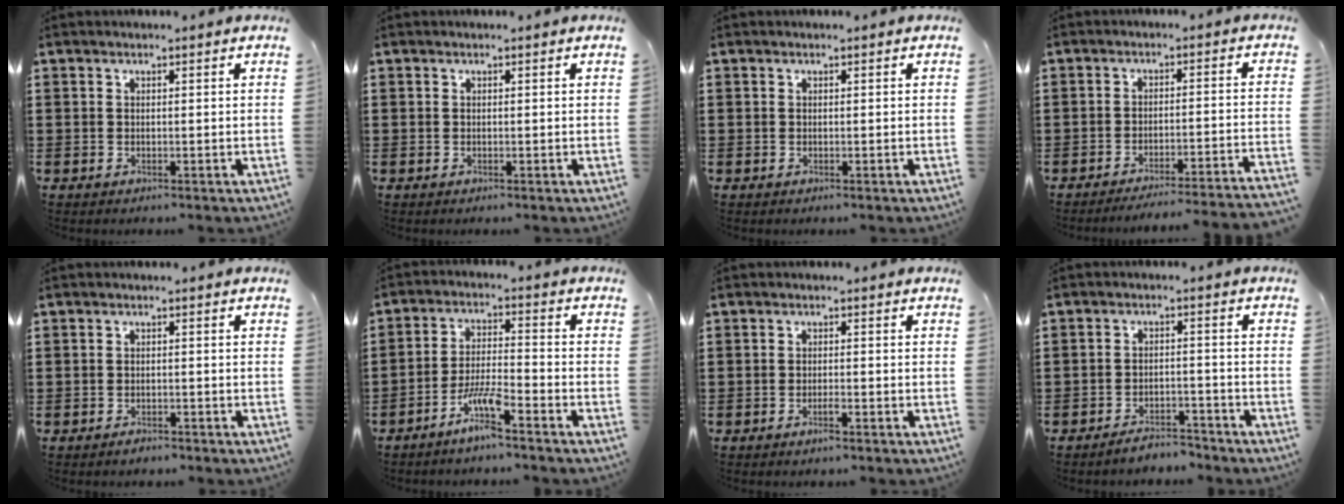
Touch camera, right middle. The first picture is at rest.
{"total": 0.0}
{"total": 0.0}
{"total": 3.7, "force": [-3.4, -0.6, 1.1], "torque": [-0.019, -0.005, -0.072]}
{"total": 1.1, "force": [-1.1, 0.3, 0.3], "torque": [-0.009, -0.002, -0.021]}
{"total": 6.0, "force": [-4.2, 0.6, 4.2], "torque": [-0.089, -0.005, -0.081]}
{"total": 1.4, "force": [-1.0, 0.0, 1.0], "torque": [-0.020, -0.004, -0.017]}
{"total": 3.6, "force": [-3.6, 0.5, 0.2], "torque": [-0.007, 0.005, -0.074]}